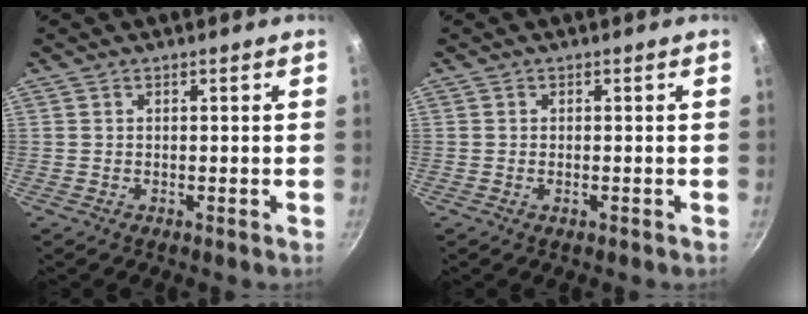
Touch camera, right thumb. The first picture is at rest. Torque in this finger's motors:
{"motor_torque": [-0.33, -0.07, -0.32, 0.26, -0.03]}